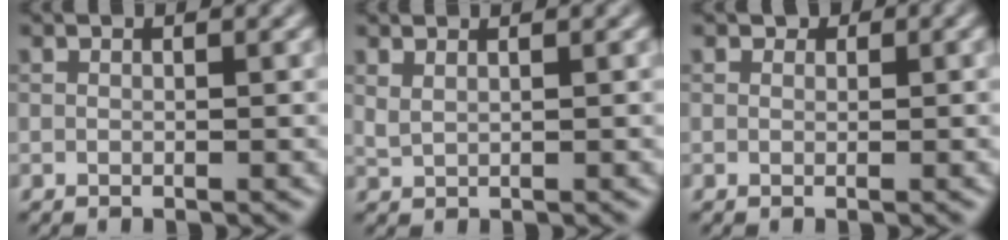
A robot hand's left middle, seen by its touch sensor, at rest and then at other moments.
{"total": 1.1, "force": [0.8, 0.3, 0.5], "torque": [-0.014, -0.002, 0.017]}
{"total": 0.7, "force": [0.3, 0.6, 0.2], "torque": [-0.001, -0.002, 0.000]}